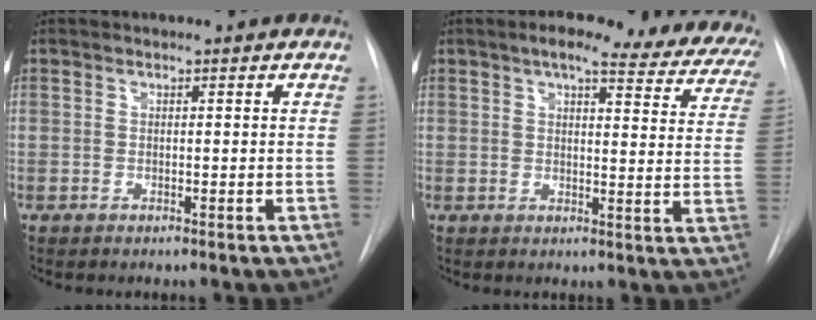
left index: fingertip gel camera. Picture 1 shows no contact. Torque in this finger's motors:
{"motor_torque": [0.92, -1.22, -0.06, 0.05]}